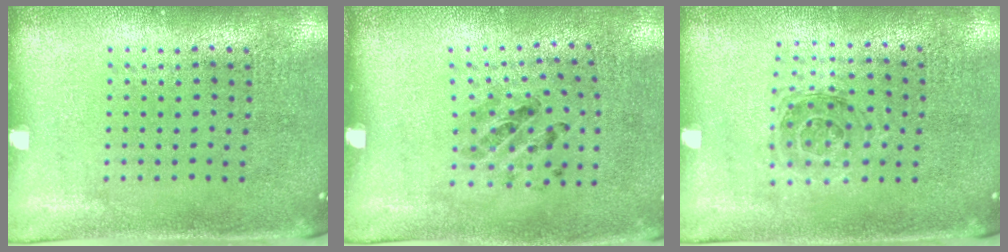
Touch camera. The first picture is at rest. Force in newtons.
{"total": 1.3, "press": 0.7, "slide": 1.2}
{"total": 1.1, "press": 1.0, "slide": 0.3}